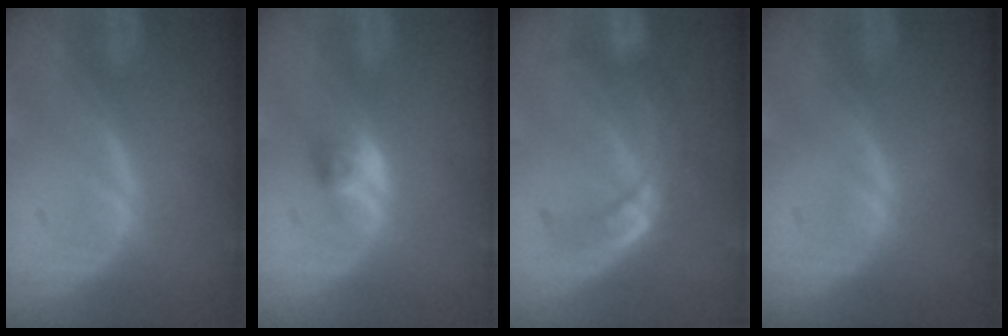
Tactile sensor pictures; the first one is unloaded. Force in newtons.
{"total": 2.5, "press": 2.3, "slide": 1.1}
{"total": 7.9, "press": 6.6, "slide": 4.3}
{"total": 0.0}